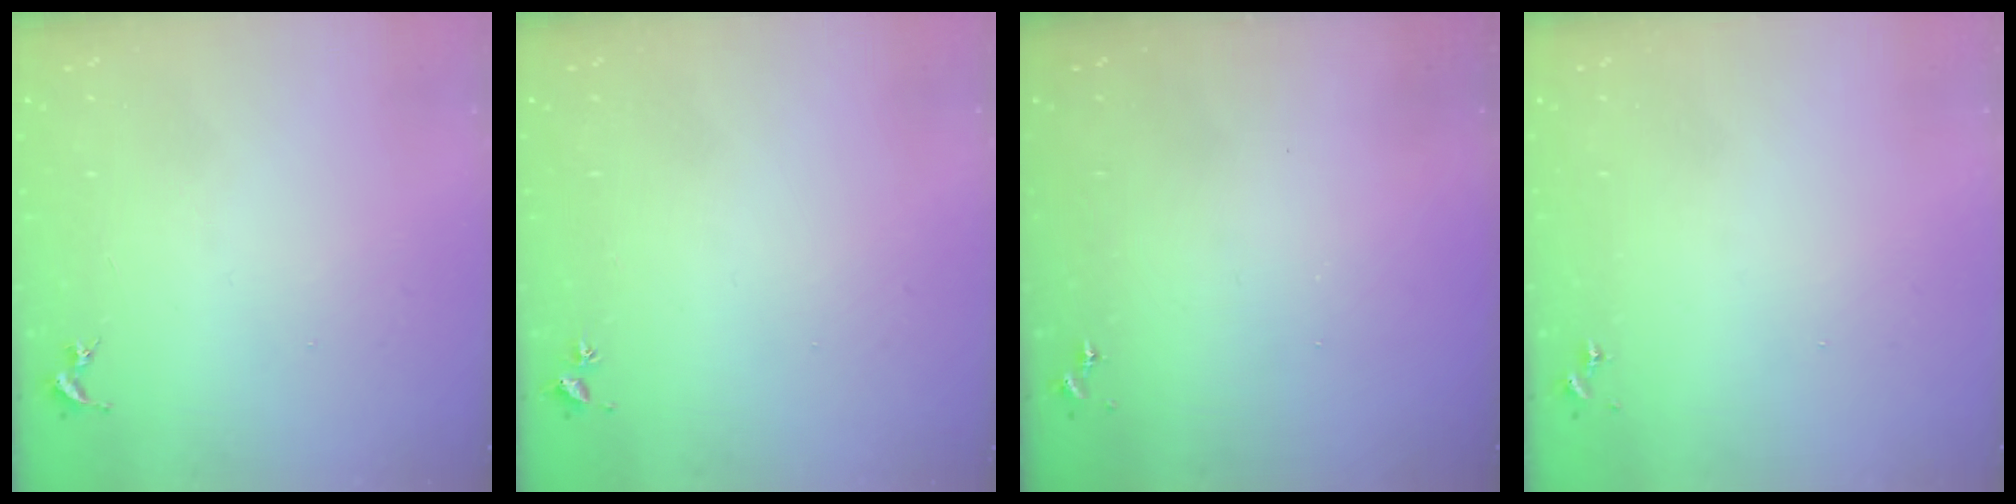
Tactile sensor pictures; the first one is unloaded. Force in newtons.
{"total": 2.0, "press": 2.0, "slide": 0.3}
{"total": 0.0}
{"total": 0.0}